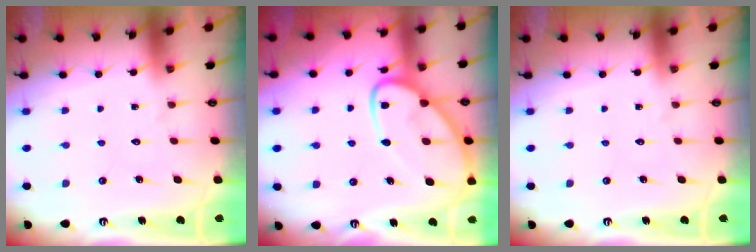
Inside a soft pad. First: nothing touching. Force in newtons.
{"total": 13.6, "press": 13.5, "slide": 1.2}
{"total": 0.0}